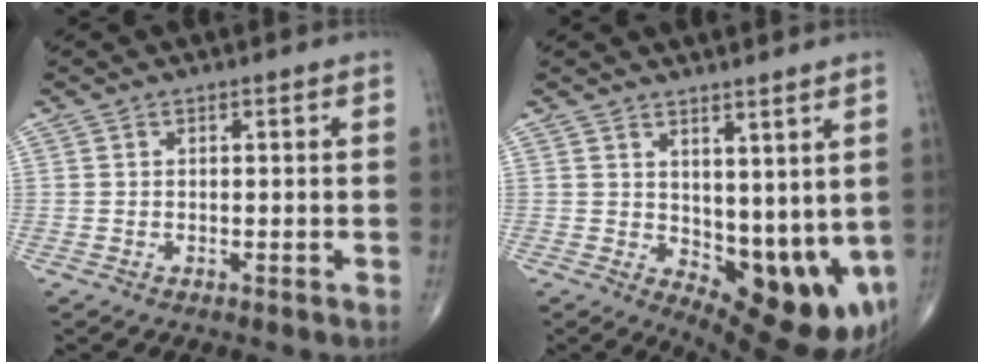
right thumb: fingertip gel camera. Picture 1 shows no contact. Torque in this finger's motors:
{"motor_torque": [-0.38, 1.16, 0.04, -0.29, -0.04]}